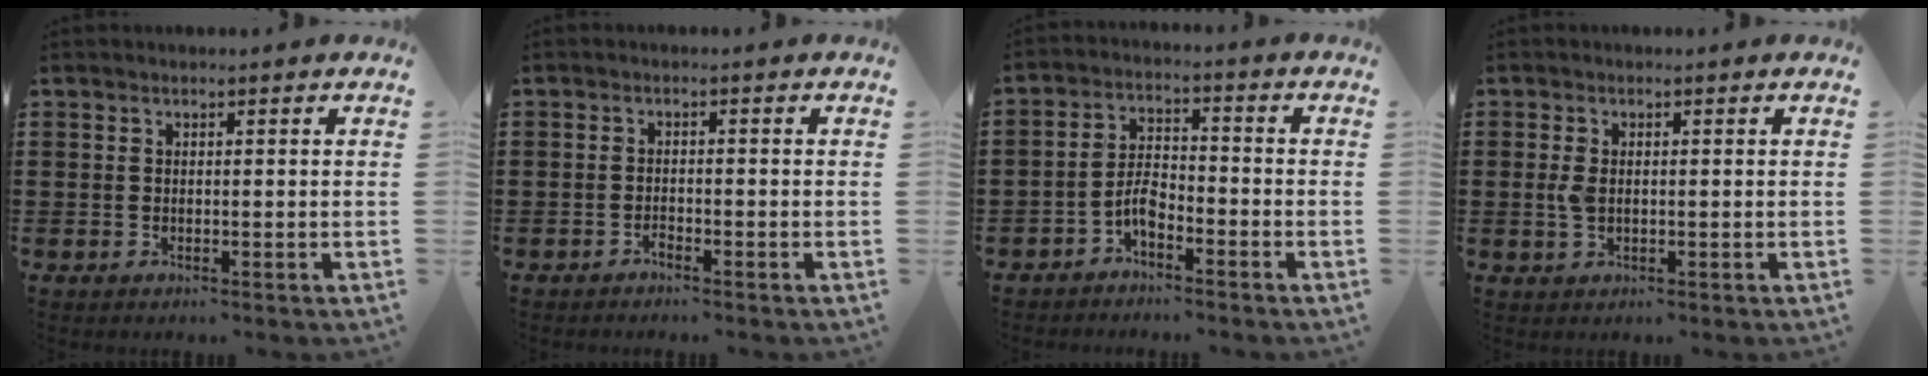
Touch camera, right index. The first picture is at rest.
{"total": 1.1, "force": [-1.1, 0.1, 0.3], "torque": [-0.009, 0.000, -0.021]}
{"total": 4.2, "force": [-2.7, 1.8, 2.7], "torque": [-0.064, 0.006, -0.056]}
{"total": 2.6, "force": [0.1, 1.5, 2.1], "torque": [-0.051, 0.003, -0.002]}